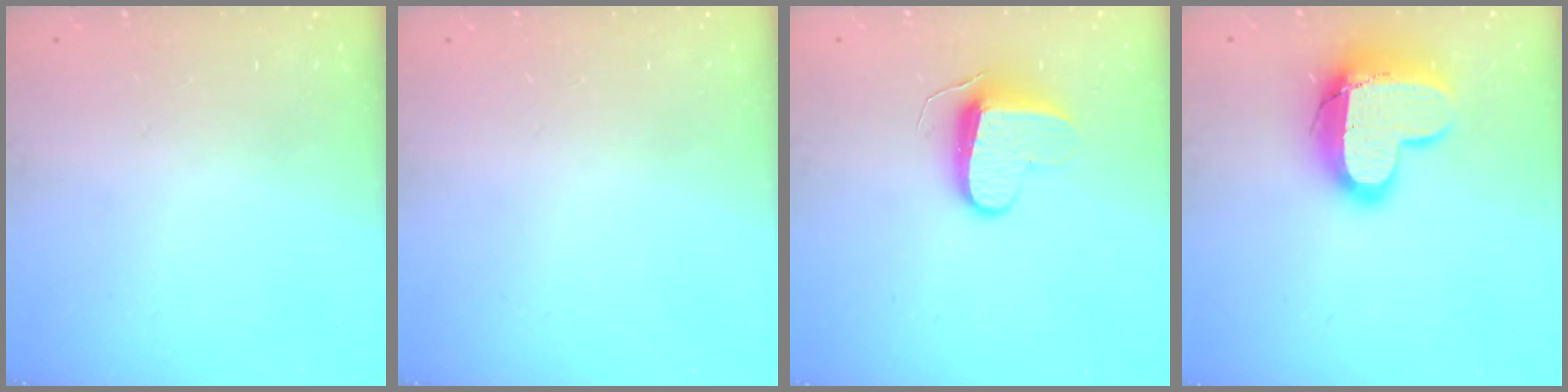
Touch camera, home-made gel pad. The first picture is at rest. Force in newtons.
{"total": 0.0}
{"total": 9.0, "press": 9.0, "slide": 0.4}
{"total": 15.4, "press": 15.4, "slide": 1.1}